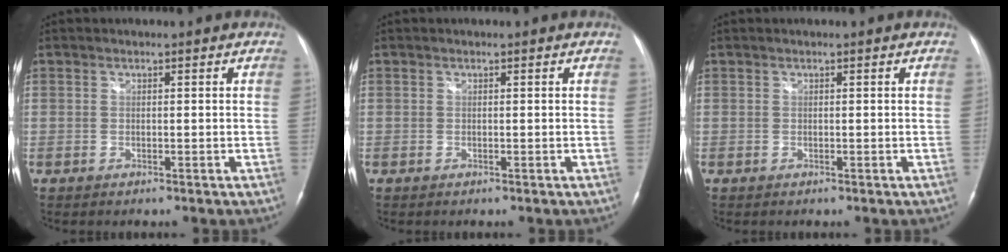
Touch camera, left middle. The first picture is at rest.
{"total": 0.0}
{"total": 0.0}